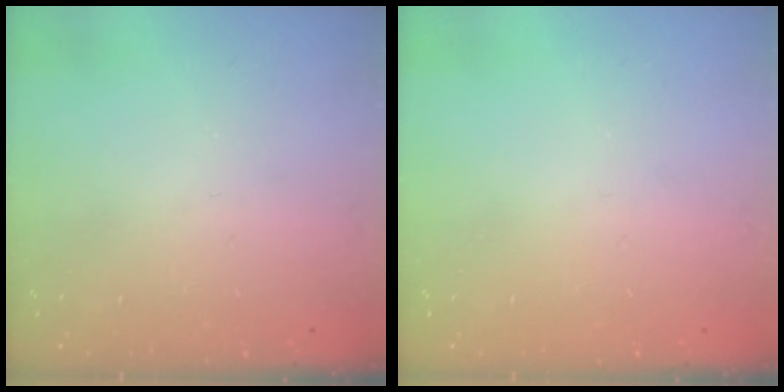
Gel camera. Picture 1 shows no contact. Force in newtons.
{"total": 0.0}